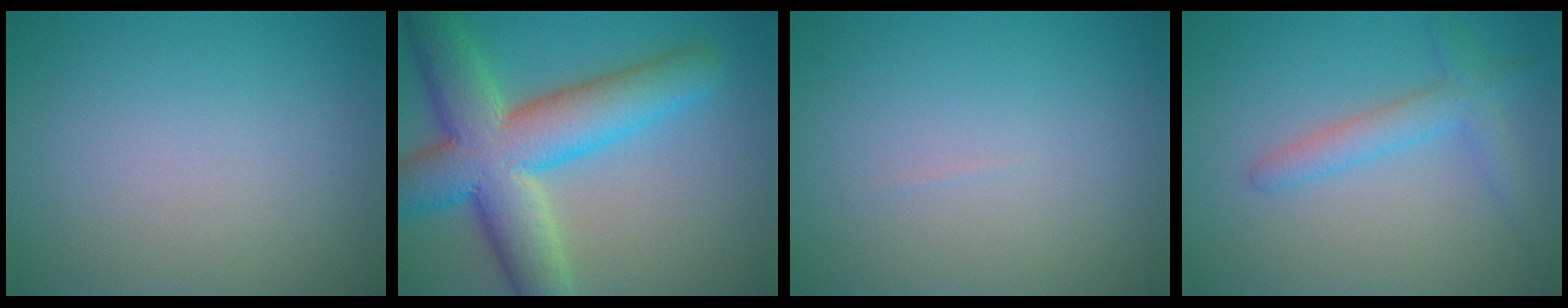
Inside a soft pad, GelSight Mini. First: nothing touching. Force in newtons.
{"total": 10.9, "press": 10.9, "slide": 0.4}
{"total": 0.0}
{"total": 2.8, "press": 2.8, "slide": 0.3}